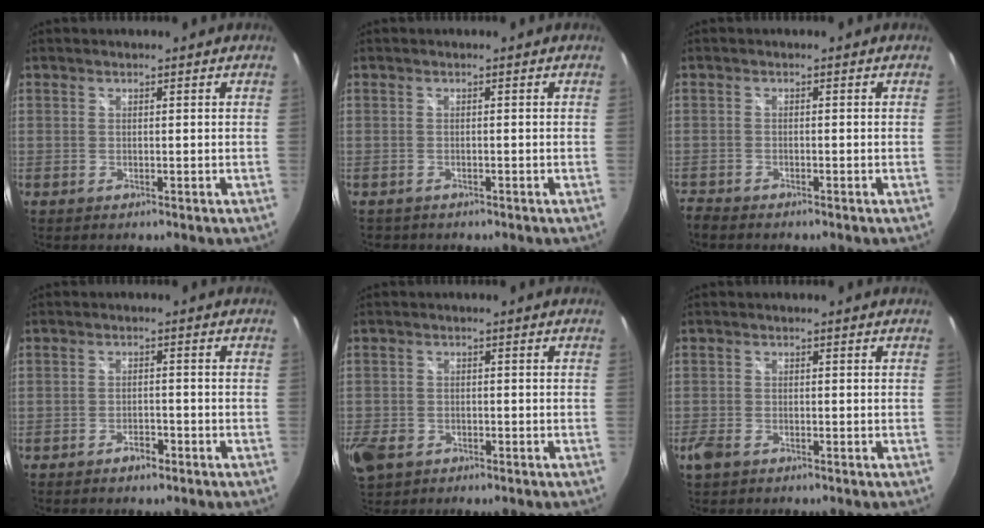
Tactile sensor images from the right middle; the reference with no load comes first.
{"total": 1.1, "force": [-0.8, 0.7, 0.3], "torque": [-0.009, -0.003, -0.012]}
{"total": 2.2, "force": [-2.2, 0.2, 0.3], "torque": [-0.018, -0.012, -0.049]}
{"total": 2.3, "force": [-1.7, 0.8, 1.3], "torque": [-0.027, 0.001, -0.027]}
{"total": 8.9, "force": [-4.5, 6.2, 4.6], "torque": [-0.134, -0.021, -0.082]}
{"total": 3.0, "force": [-2.0, 1.7, 1.5], "torque": [-0.037, -0.007, -0.039]}